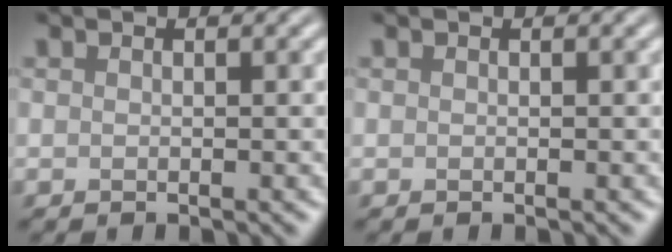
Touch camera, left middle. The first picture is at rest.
{"total": 0.0}